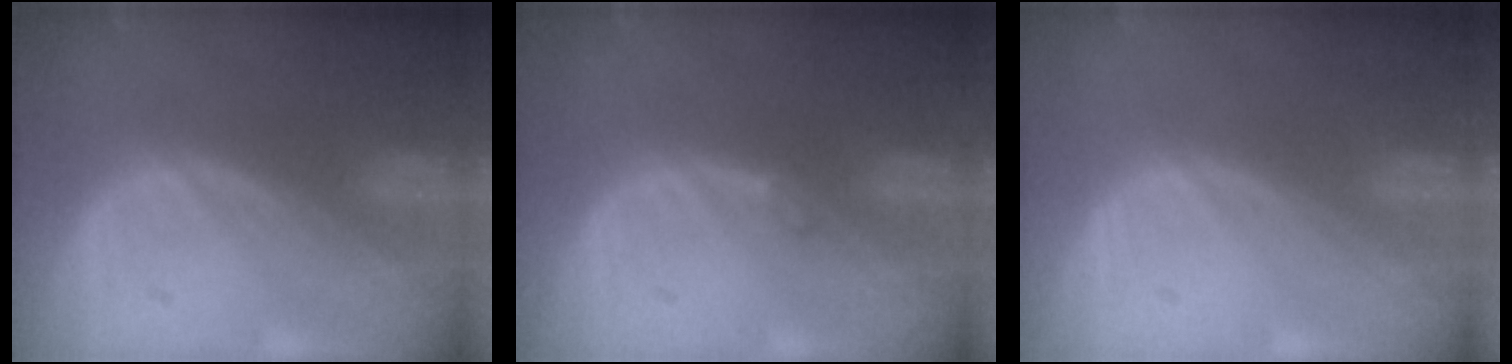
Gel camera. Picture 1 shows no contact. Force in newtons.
{"total": 0.9, "press": 0.8, "slide": 0.2}
{"total": 0.0}